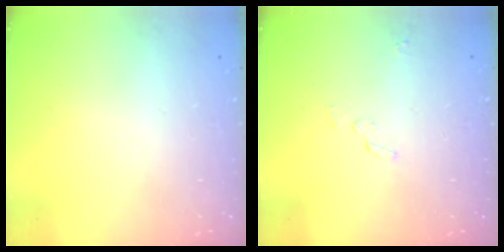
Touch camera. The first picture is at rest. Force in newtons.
{"total": 3.3, "press": 3.1, "slide": 1.2}